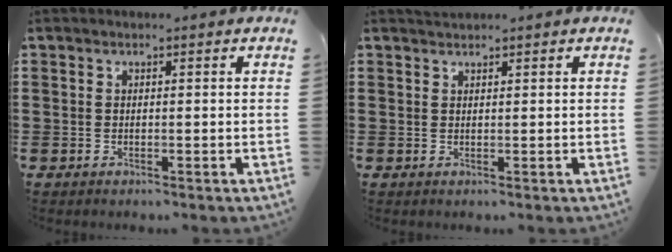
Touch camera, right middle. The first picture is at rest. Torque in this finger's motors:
{"motor_torque": [-0.39, -0.38, 0.02, -0.01]}